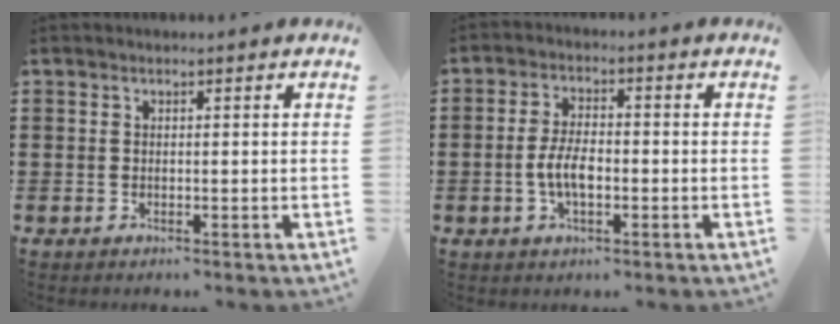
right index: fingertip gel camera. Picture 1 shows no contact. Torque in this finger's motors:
{"motor_torque": [1.60, -0.22, 0.57, 0.16]}